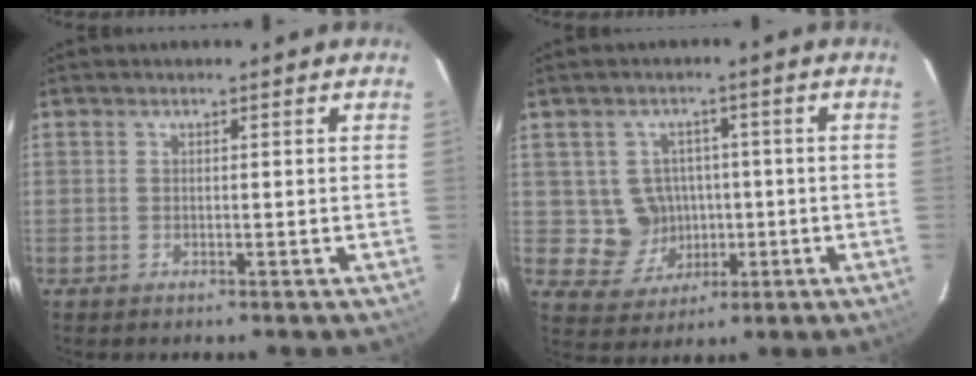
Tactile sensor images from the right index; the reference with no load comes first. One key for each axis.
{"total": 7.3, "fx": -0.2, "fy": 7.2, "fz": 1.4, "tx": -0.046, "ty": 0.018, "tz": 0.018}